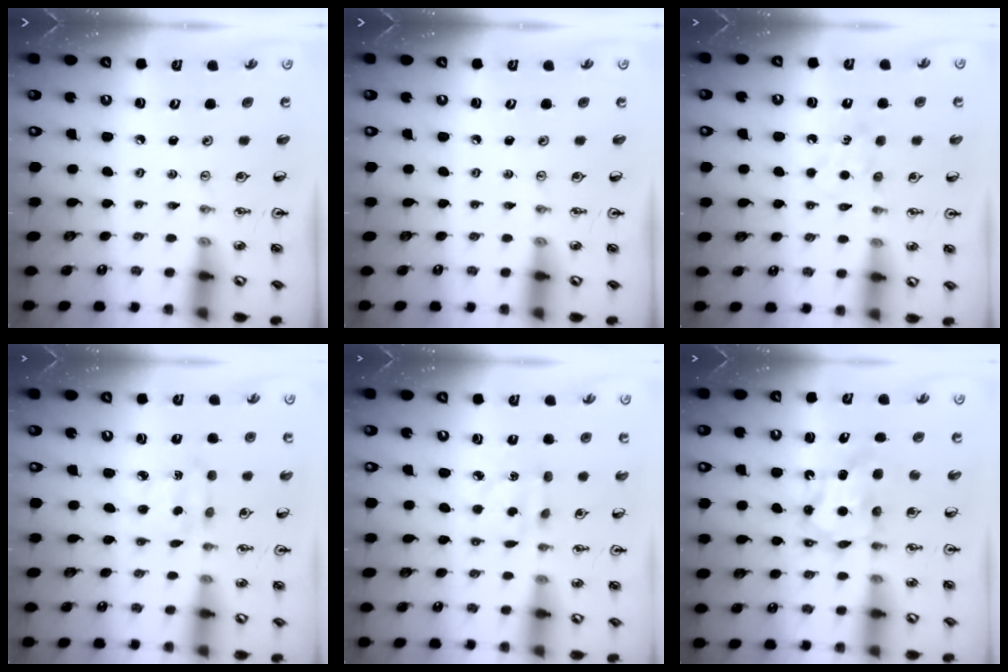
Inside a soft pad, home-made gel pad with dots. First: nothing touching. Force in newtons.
{"total": 0.0}
{"total": 5.6, "press": 5.6, "slide": 0.8}
{"total": 2.8, "press": 2.8, "slide": 0.4}
{"total": 2.9, "press": 2.9, "slide": 0.0}
{"total": 6.4, "press": 6.4, "slide": 0.2}